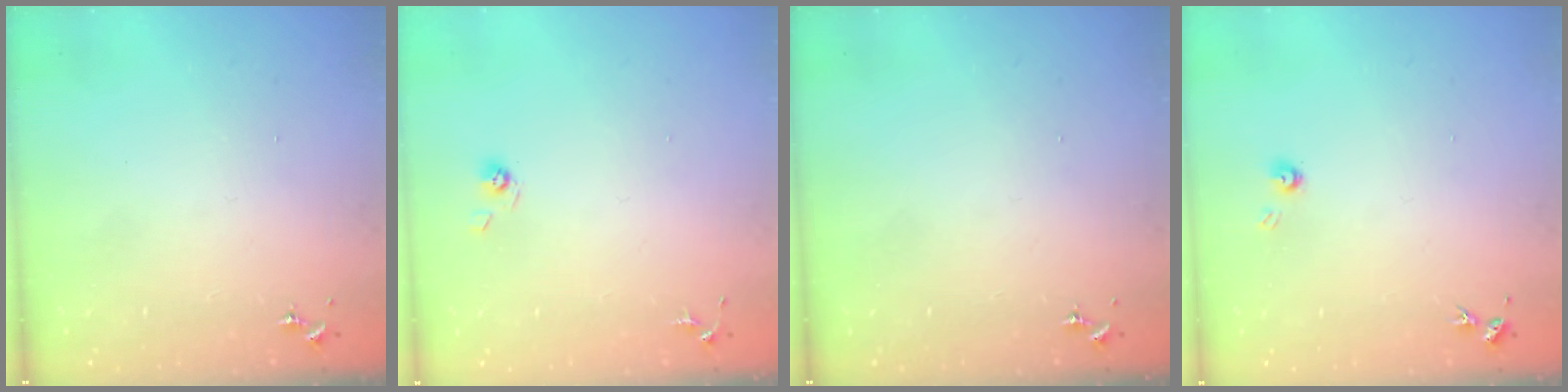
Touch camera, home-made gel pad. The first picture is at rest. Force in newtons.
{"total": 3.9, "press": 3.5, "slide": 1.7}
{"total": 0.0}
{"total": 3.2, "press": 3.2, "slide": 0.3}